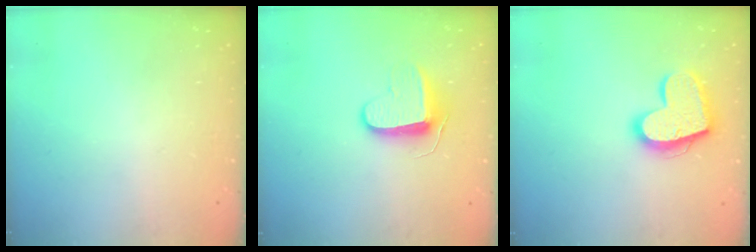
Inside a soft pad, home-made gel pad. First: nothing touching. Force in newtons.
{"total": 9.5, "press": 9.5, "slide": 0.3}
{"total": 17.9, "press": 17.9, "slide": 1.3}